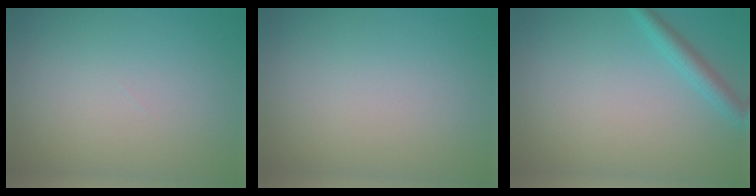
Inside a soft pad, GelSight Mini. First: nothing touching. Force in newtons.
{"total": 0.0}
{"total": 2.0, "press": 2.0, "slide": 0.1}